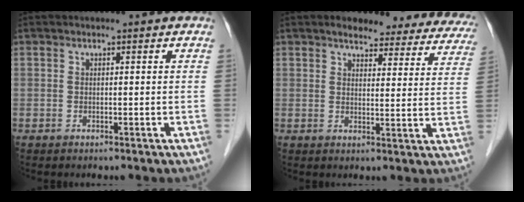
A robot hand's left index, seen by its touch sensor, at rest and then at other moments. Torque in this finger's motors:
{"motor_torque": [0.09, -0.15, 0.13, 0.02]}